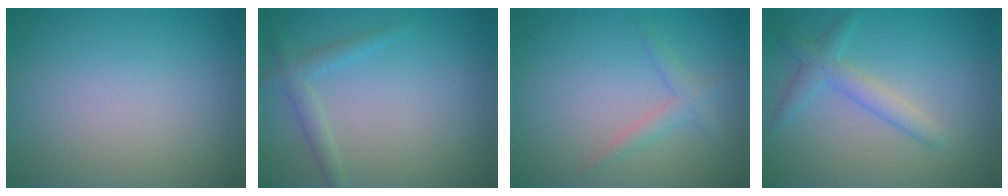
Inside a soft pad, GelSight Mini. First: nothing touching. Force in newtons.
{"total": 1.8, "press": 1.8, "slide": 0.1}
{"total": 1.7, "press": 1.7, "slide": 0.1}
{"total": 2.6, "press": 2.6, "slide": 0.1}